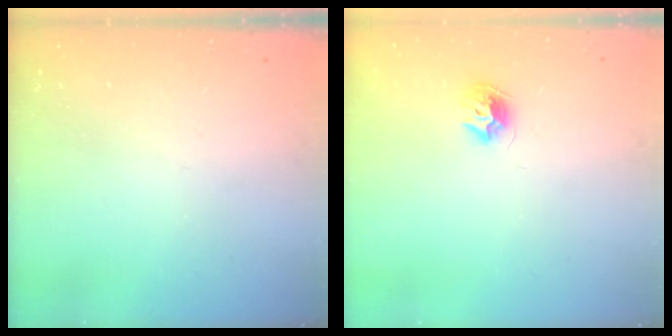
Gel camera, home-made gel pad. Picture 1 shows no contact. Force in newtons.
{"total": 8.1, "press": 8.1, "slide": 0.1}